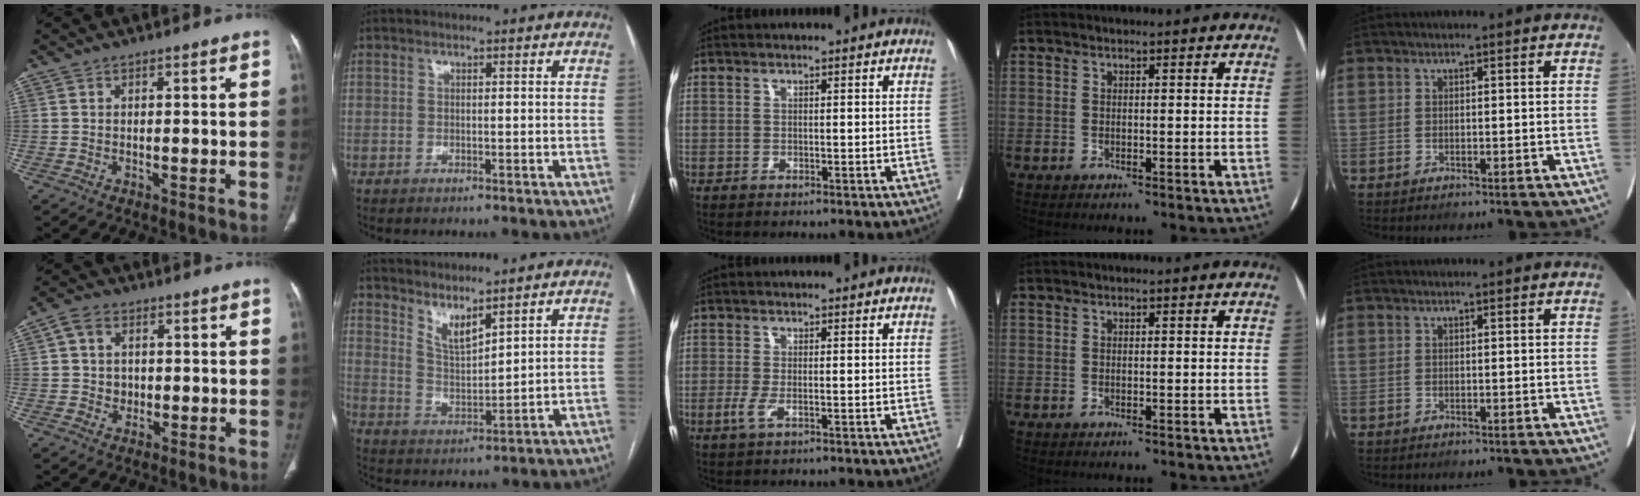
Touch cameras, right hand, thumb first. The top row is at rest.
{"thumb": {"total": 5.0, "force": [0.6, 4.2, 2.8], "torque": [-0.033, 0.001, 0.008]}, "index": {"total": 5.0, "force": [4.2, 0.7, 2.6], "torque": [-0.056, -0.014, 0.091]}, "middle": {"total": 2.0, "force": [-0.7, 0.5, 1.8], "torque": [-0.042, -0.006, -0.013]}}